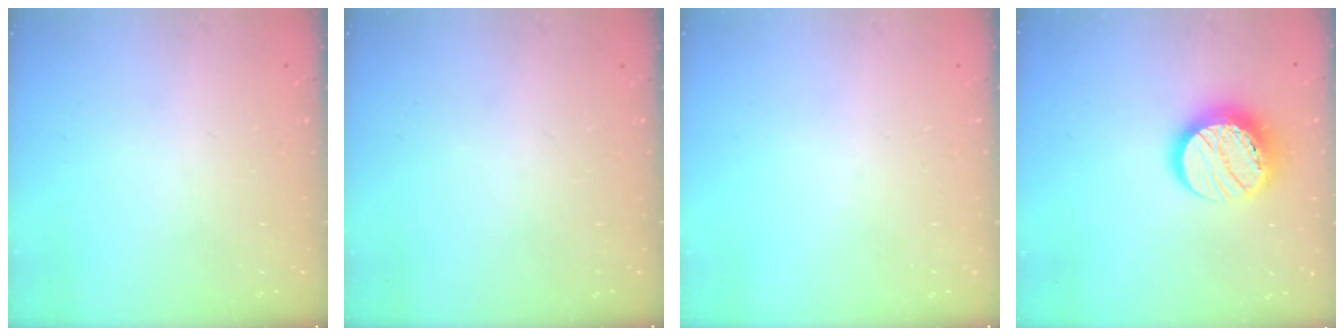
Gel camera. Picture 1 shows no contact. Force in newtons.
{"total": 0.0}
{"total": 0.0}
{"total": 14.4, "press": 14.3, "slide": 1.1}